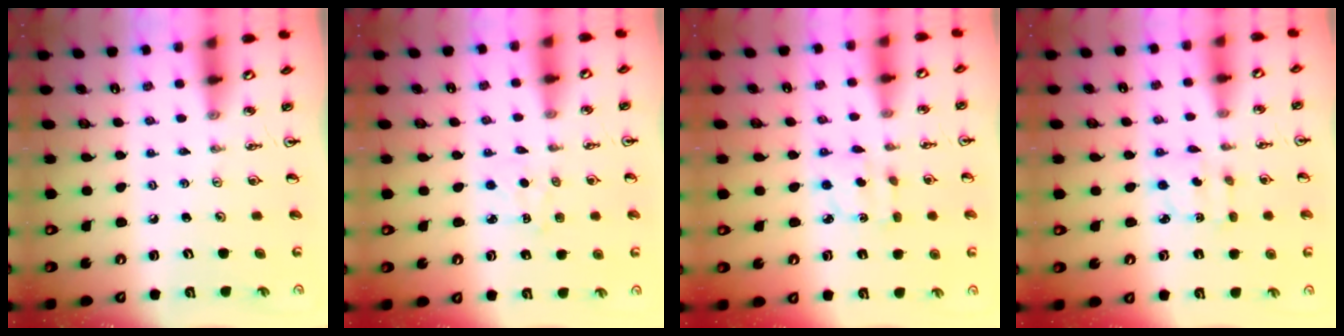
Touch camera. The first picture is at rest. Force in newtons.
{"total": 3.4, "press": 3.3, "slide": 0.4}
{"total": 3.4, "press": 3.3, "slide": 0.7}
{"total": 2.3, "press": 2.3, "slide": 0.2}